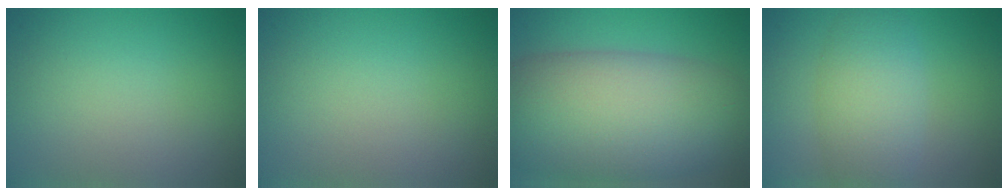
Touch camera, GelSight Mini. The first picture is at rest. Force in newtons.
{"total": 0.0}
{"total": 13.6, "press": 13.6, "slide": 0.4}
{"total": 4.8, "press": 4.8, "slide": 0.3}